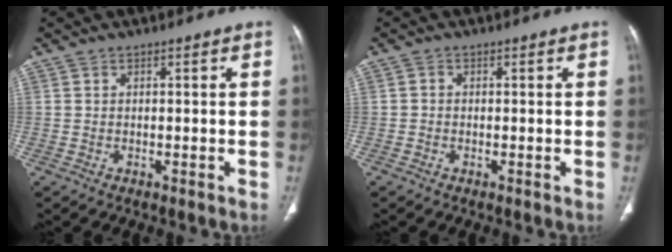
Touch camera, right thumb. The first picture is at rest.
{"total": 0.7, "force": [-0.3, 0.6, 0.3], "torque": [-0.002, 0.002, -0.008]}